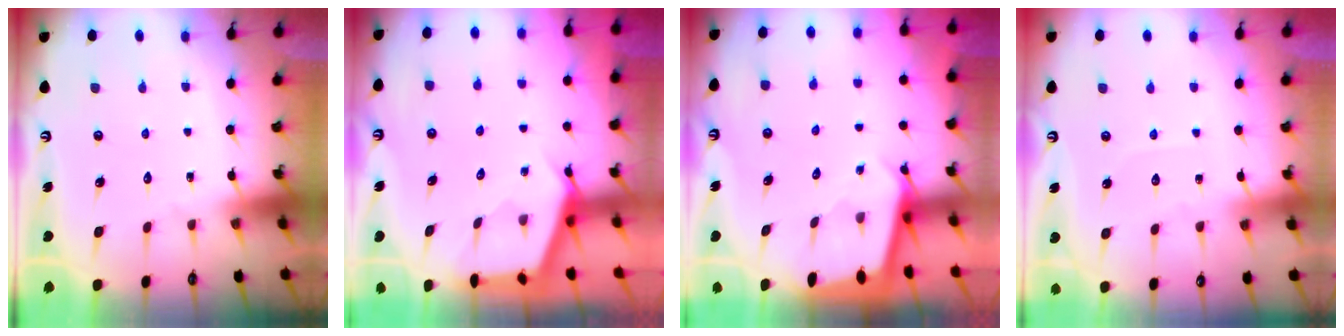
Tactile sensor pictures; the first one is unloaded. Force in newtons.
{"total": 2.7, "press": 2.7, "slide": 0.4}
{"total": 2.5, "press": 2.5, "slide": 0.1}
{"total": 2.3, "press": 2.3, "slide": 0.4}